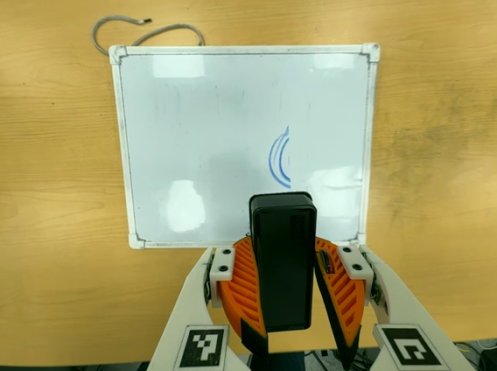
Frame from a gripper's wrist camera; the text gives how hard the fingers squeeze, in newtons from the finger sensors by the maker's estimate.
{"total": 8.5, "left": 9.2, "right": 7.7}